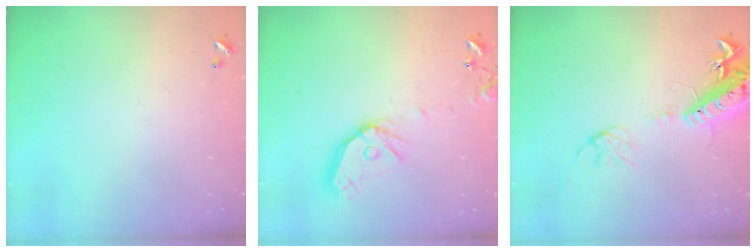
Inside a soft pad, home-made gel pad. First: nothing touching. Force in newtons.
{"total": 13.4, "press": 13.2, "slide": 2.1}
{"total": 16.2, "press": 15.7, "slide": 3.7}